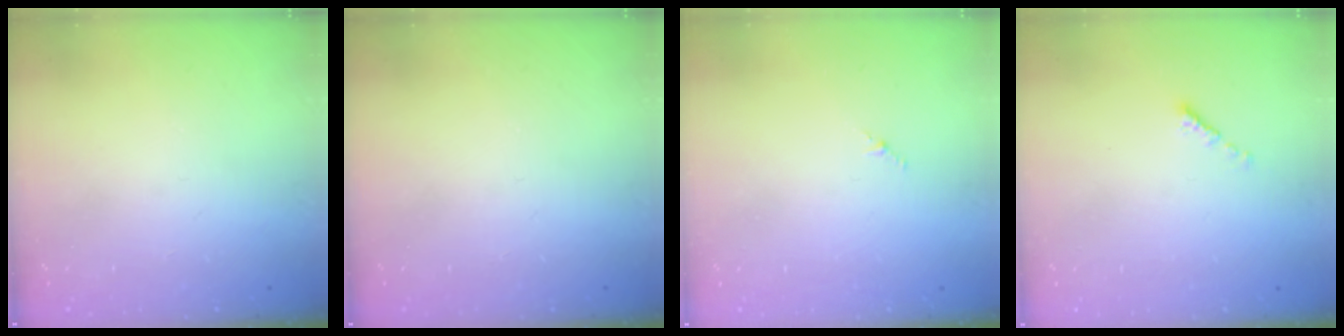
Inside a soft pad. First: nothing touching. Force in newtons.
{"total": 0.0}
{"total": 1.2, "press": 1.1, "slide": 0.6}
{"total": 0.0}